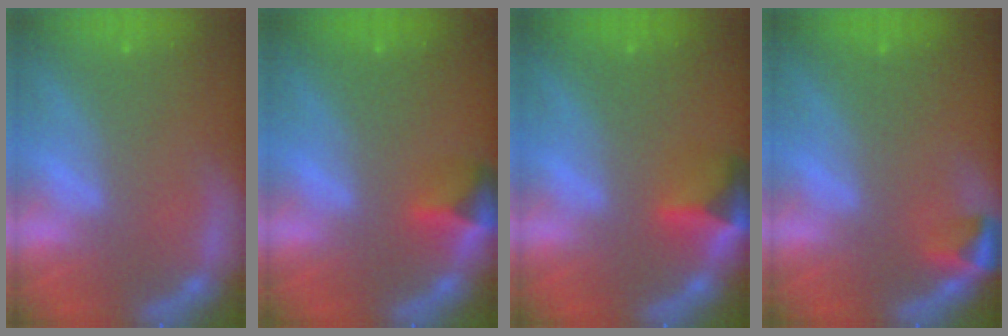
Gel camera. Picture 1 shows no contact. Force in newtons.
{"total": 2.4}
{"total": 3.4}
{"total": 1.9}